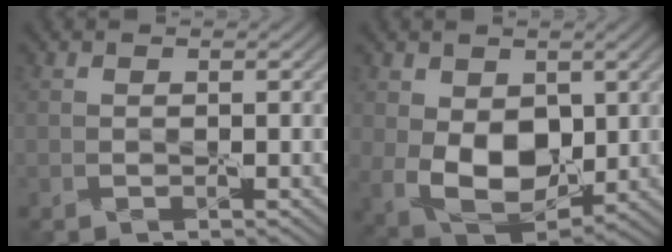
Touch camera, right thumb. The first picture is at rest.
{"total": 9.8, "force": [0.4, 6.8, 7.1], "torque": [-0.158, -0.018, 0.016]}